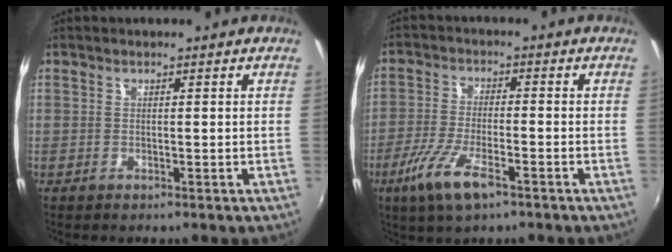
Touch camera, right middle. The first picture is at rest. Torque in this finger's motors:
{"motor_torque": [1.07, -1.02, 0.49, 0.18]}